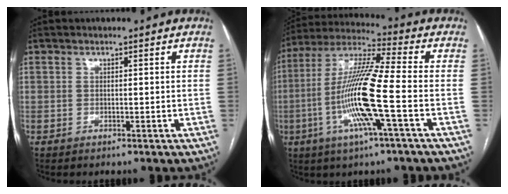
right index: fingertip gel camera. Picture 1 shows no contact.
{"total": 15.0, "force": [-3.7, -0.1, 14.5], "torque": [-0.295, -0.004, -0.078]}